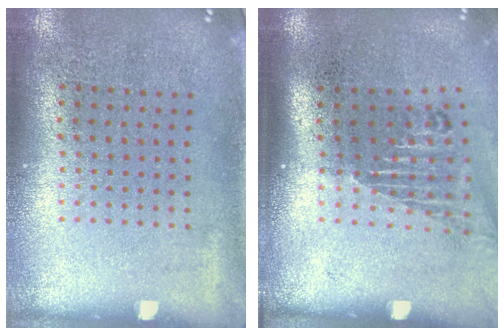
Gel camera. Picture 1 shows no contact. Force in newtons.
{"total": 1.6, "press": 1.3, "slide": 0.9}